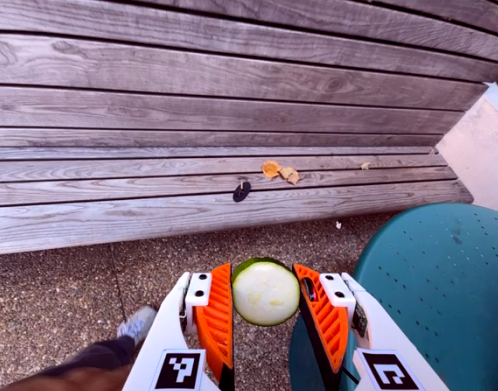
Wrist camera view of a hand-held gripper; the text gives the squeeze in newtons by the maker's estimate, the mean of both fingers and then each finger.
{"total": 7.4, "left": 7.0, "right": 7.8}